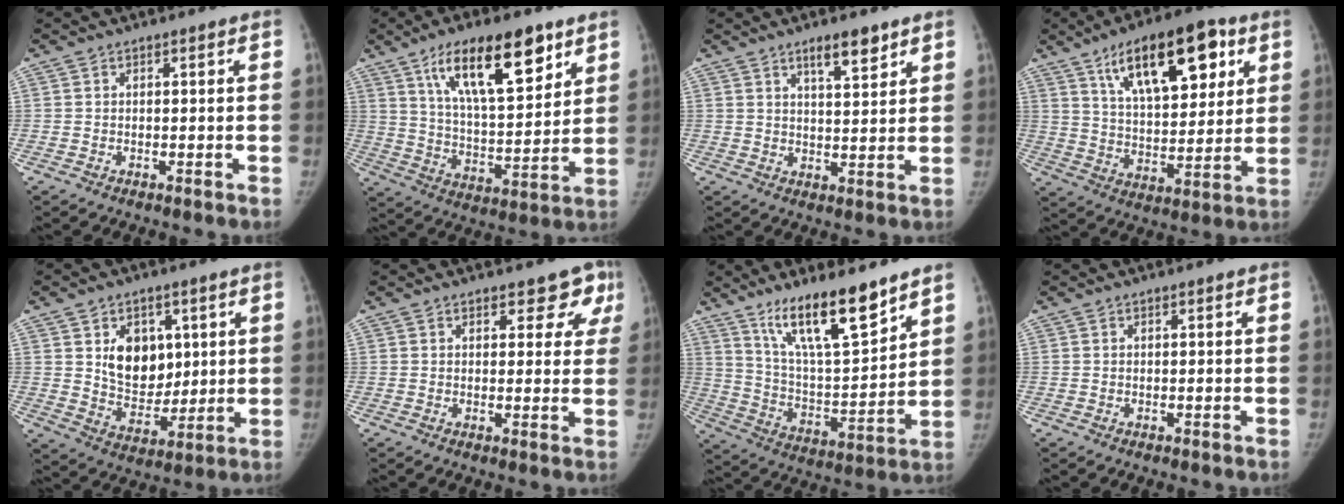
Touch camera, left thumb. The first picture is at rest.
{"total": 19.0, "force": [10.6, 6.9, 14.1], "torque": [-0.196, -0.044, 0.186]}
{"total": 6.2, "force": [4.2, 1.8, 4.2], "torque": [-0.053, -0.029, 0.067]}
{"total": 20.0, "force": [9.8, 8.8, 15.0], "torque": [-0.193, -0.029, 0.164]}
{"total": 11.6, "force": [3.4, 8.5, 7.1], "torque": [-0.066, -0.025, 0.071]}
{"total": 6.0, "force": [4.0, 3.5, 2.8], "torque": [0.012, -0.018, 0.039]}
{"total": 17.0, "force": [12.1, 3.9, 11.2], "torque": [-0.167, -0.075, 0.224]}
{"total": 0.0}